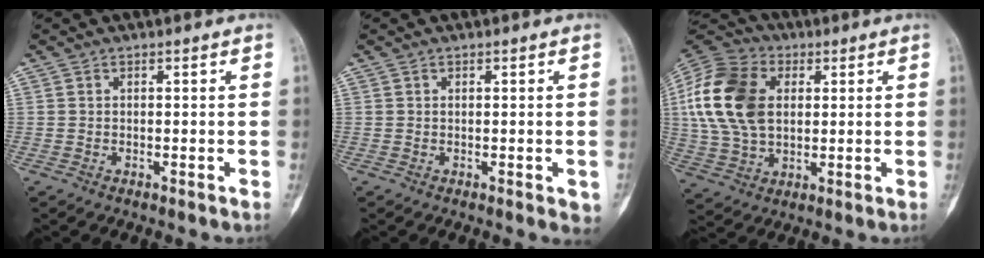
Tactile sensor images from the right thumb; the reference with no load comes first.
{"total": 2.7, "force": [-0.6, 1.1, 2.4], "torque": [-0.022, -0.003, -0.005]}
{"total": 19.3, "force": [3.2, 13.2, 13.6], "torque": [-0.273, 0.009, 0.060]}